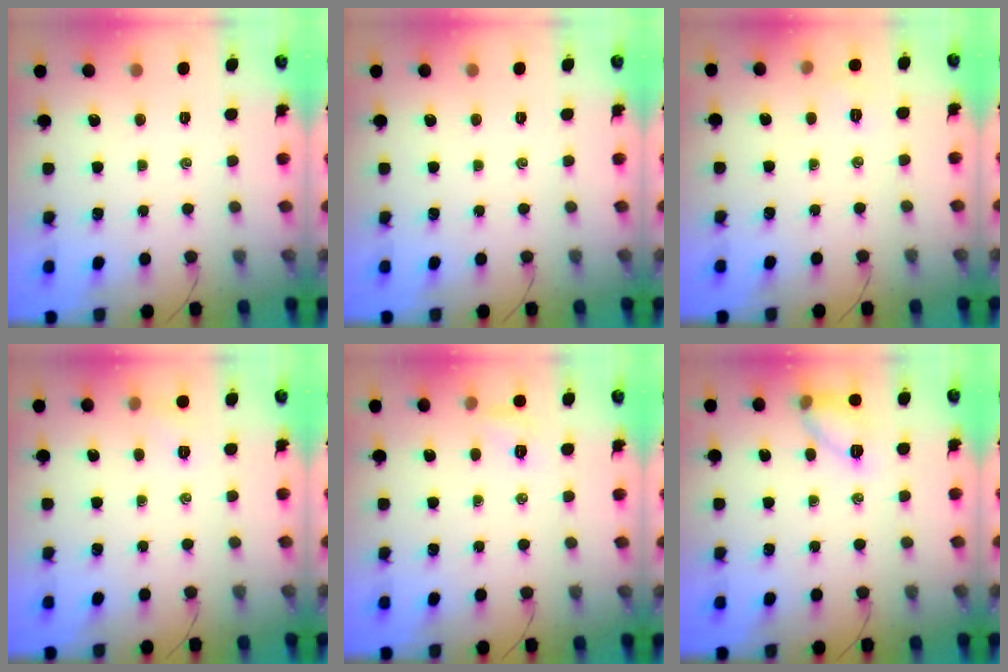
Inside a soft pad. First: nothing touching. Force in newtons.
{"total": 0.0}
{"total": 4.0, "press": 3.9, "slide": 1.0}
{"total": 4.7, "press": 4.5, "slide": 1.3}
{"total": 6.2, "press": 6.0, "slide": 1.3}
{"total": 9.4, "press": 9.4, "slide": 0.7}